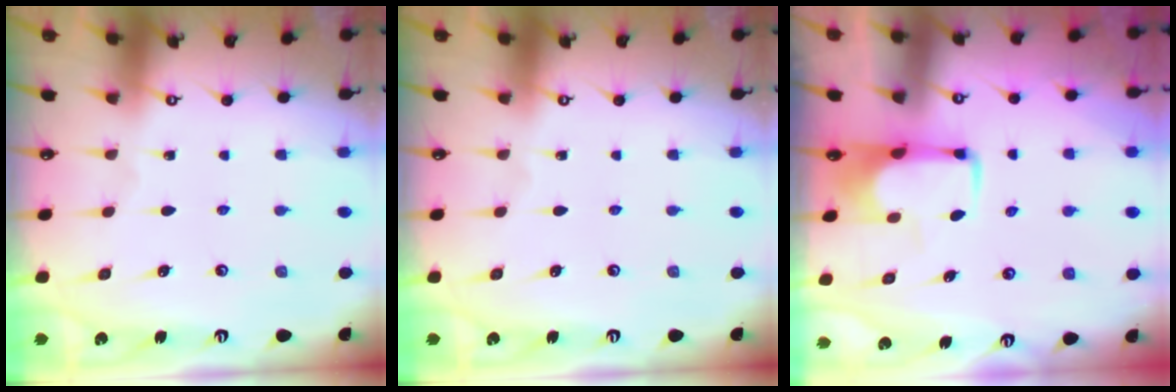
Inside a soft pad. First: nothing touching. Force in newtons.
{"total": 0.0}
{"total": 2.0, "press": 1.9, "slide": 0.4}